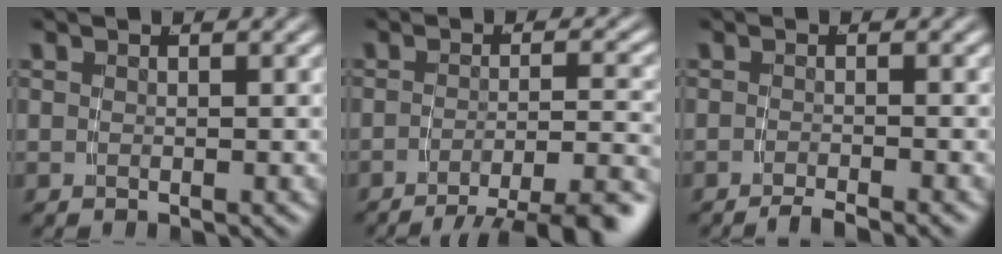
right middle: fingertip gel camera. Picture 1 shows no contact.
{"total": 8.6, "force": [-6.6, 2.3, 5.1], "torque": [-0.057, -0.011, -0.098]}
{"total": 2.3, "force": [-2.1, 0.1, 1.0], "torque": [-0.011, 0.005, -0.040]}